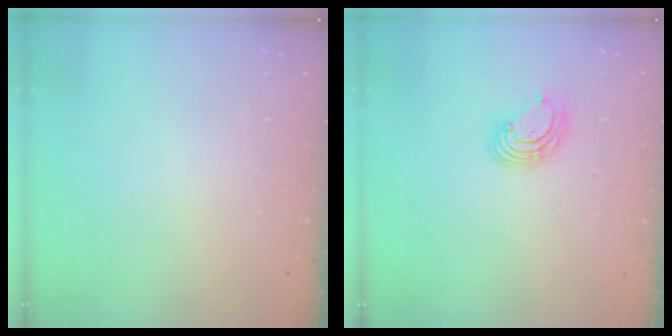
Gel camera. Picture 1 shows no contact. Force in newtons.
{"total": 4.8, "press": 4.7, "slide": 0.5}